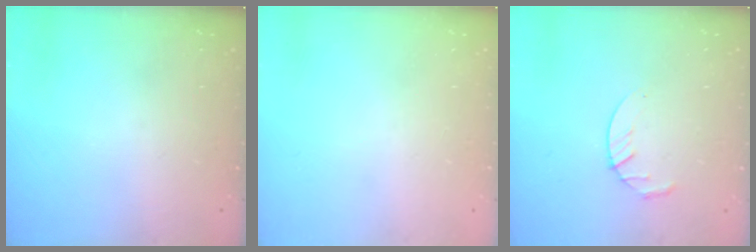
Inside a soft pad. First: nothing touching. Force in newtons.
{"total": 0.0}
{"total": 4.0, "press": 4.0, "slide": 0.6}